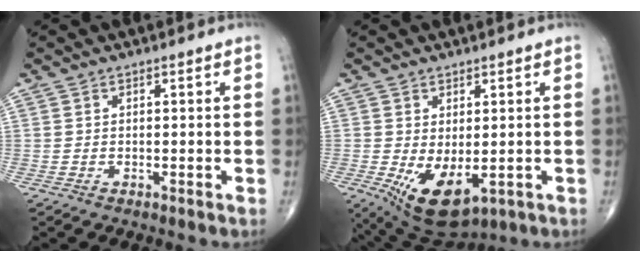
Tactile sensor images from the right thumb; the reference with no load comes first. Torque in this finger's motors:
{"motor_torque": [-0.22, 0.51, 0.41, 0.22, 0.20]}